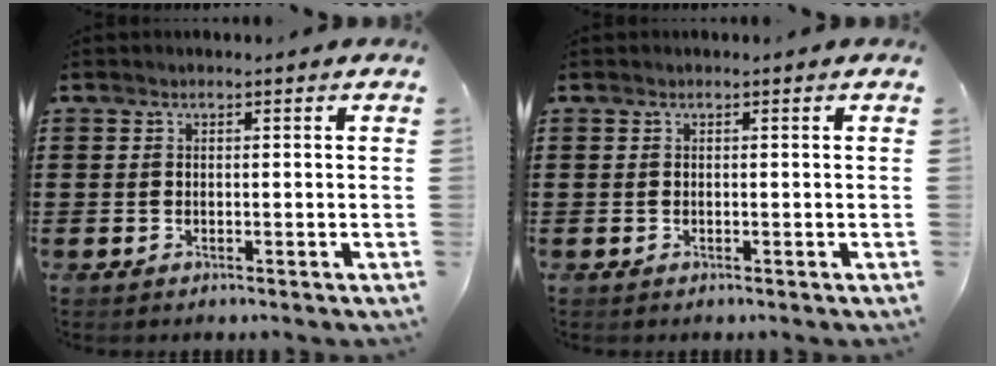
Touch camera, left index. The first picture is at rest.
{"total": 0.0}